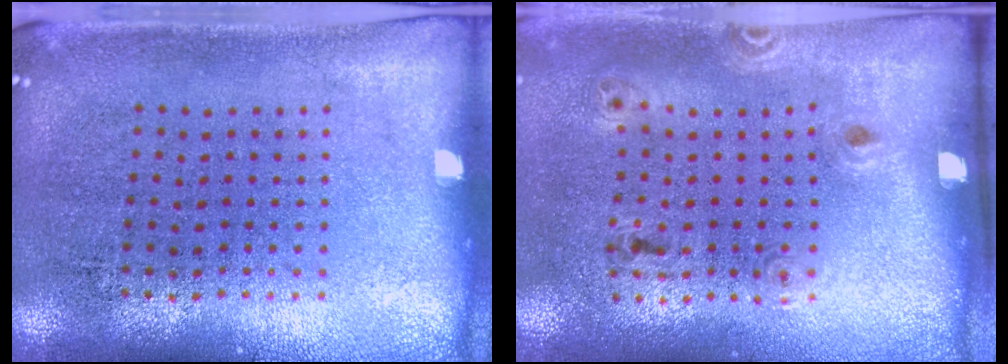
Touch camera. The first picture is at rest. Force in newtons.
{"total": 1.3, "press": 0.8, "slide": 1.1}